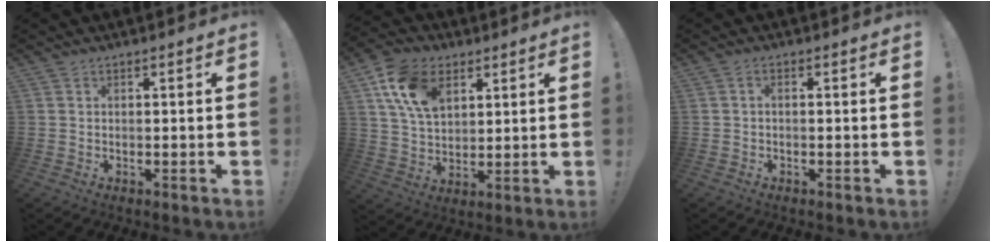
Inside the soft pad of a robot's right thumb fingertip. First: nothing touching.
{"total": 15.0, "force": [6.9, 10.1, 8.7], "torque": [-0.142, -0.017, 0.136]}
{"total": 1.1, "force": [-0.6, 0.2, 0.9], "torque": [-0.018, 0.003, -0.011]}